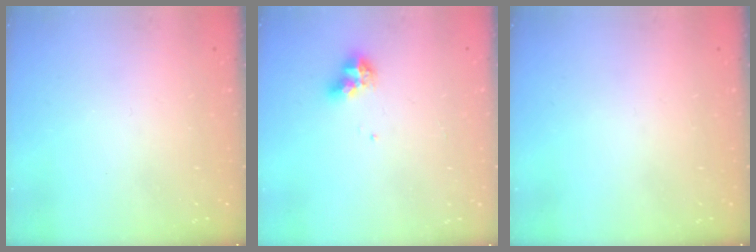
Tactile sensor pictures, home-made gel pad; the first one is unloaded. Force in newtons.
{"total": 7.8, "press": 7.7, "slide": 1.1}
{"total": 0.0}